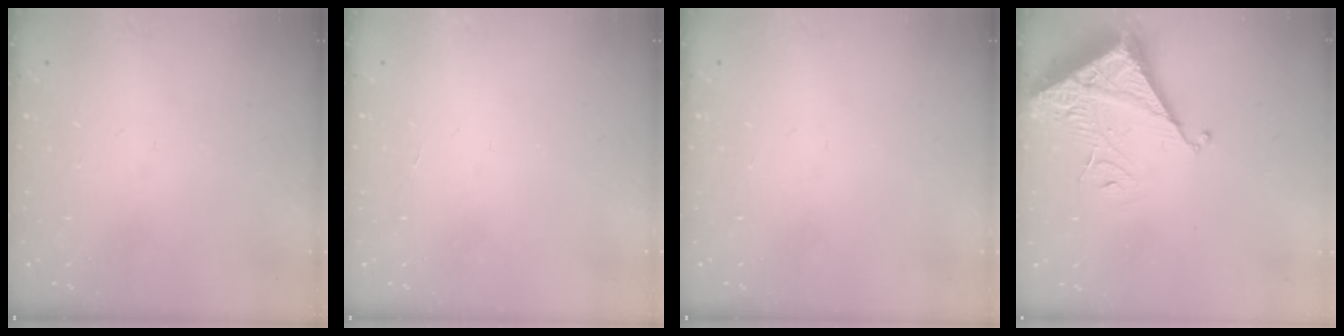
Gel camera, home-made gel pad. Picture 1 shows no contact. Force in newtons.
{"total": 1.8, "press": 1.8, "slide": 0.1}
{"total": 0.0}
{"total": 7.0, "press": 7.0, "slide": 0.6}